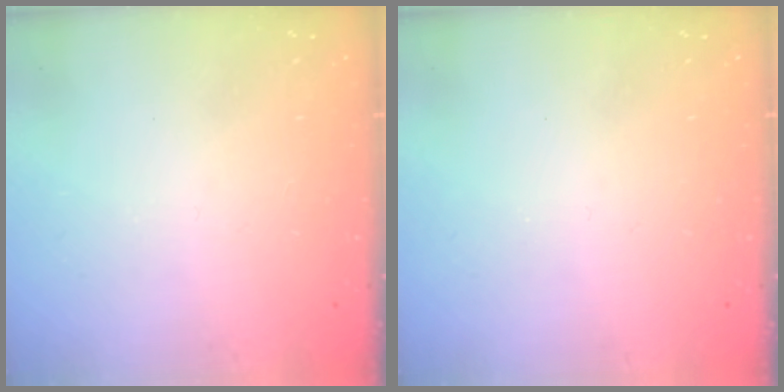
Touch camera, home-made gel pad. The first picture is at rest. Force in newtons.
{"total": 0.0}